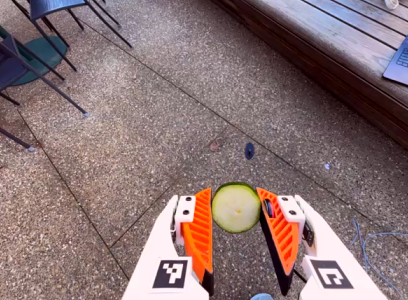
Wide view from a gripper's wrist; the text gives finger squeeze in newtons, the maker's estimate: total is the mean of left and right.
{"total": 7.1, "left": 6.9, "right": 7.4}